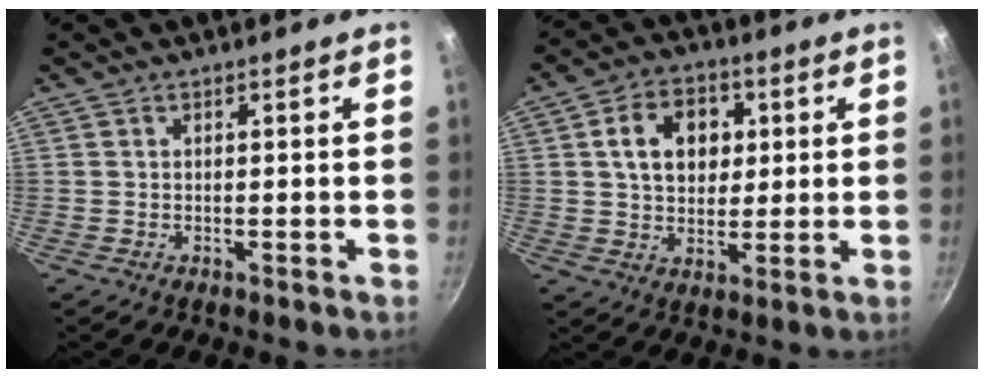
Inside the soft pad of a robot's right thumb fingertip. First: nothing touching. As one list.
[{"total": 11.0, "force": [2.6, 8.2, 6.8], "torque": [-0.083, 0.006, 0.037]}]